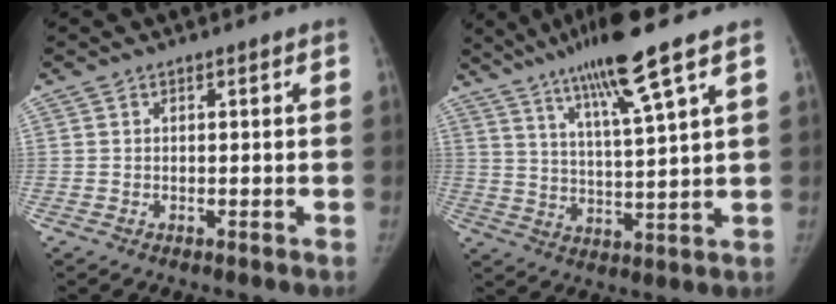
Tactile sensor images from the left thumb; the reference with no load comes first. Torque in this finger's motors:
{"motor_torque": [0.82, -0.47, 1.26, -1.00, 0.32]}